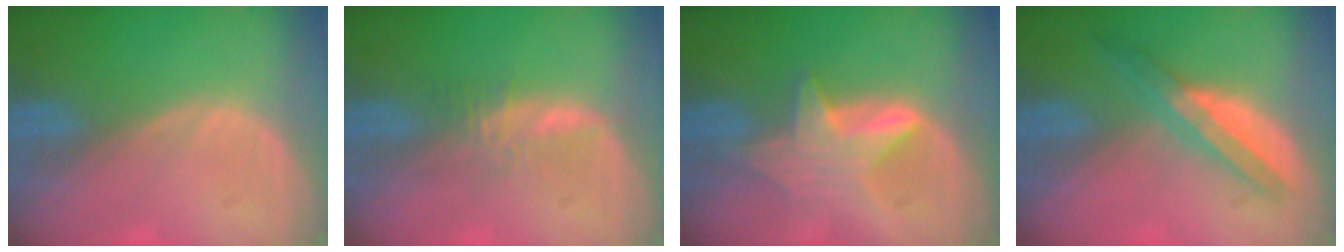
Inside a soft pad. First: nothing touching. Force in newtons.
{"total": 2.9, "press": 2.9, "slide": 0.2}
{"total": 6.0, "press": 6.0, "slide": 0.7}
{"total": 5.6, "press": 5.3, "slide": 2.0}